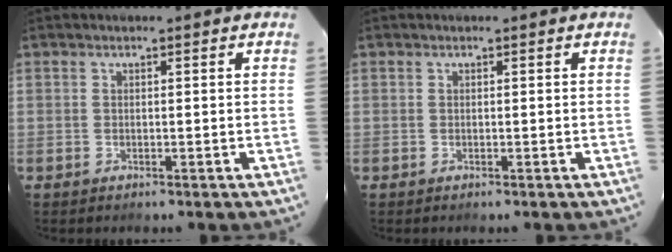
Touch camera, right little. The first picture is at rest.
{"total": 0.0}